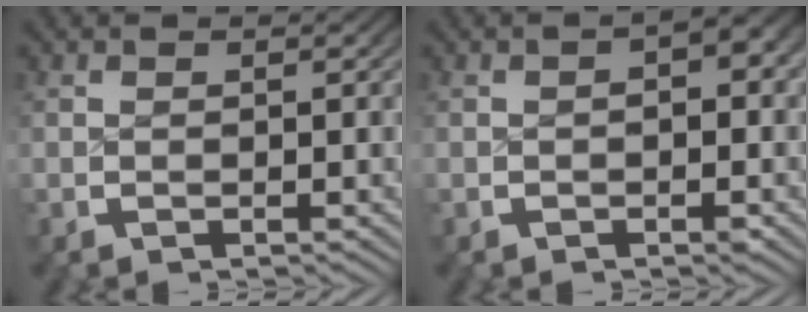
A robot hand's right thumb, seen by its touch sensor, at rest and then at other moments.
{"total": 2.0, "force": [-0.4, 1.1, 1.6], "torque": [-0.020, -0.003, -0.005]}